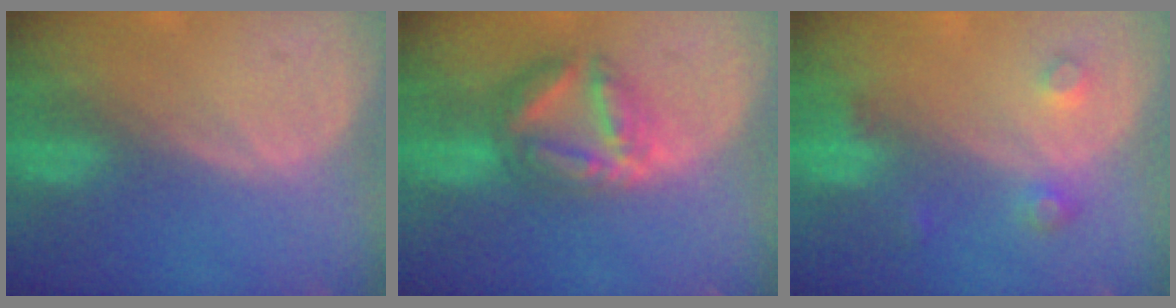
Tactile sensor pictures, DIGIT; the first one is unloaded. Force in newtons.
{"total": 7.3, "press": 7.3, "slide": 0.6}
{"total": 3.2, "press": 3.1, "slide": 0.8}